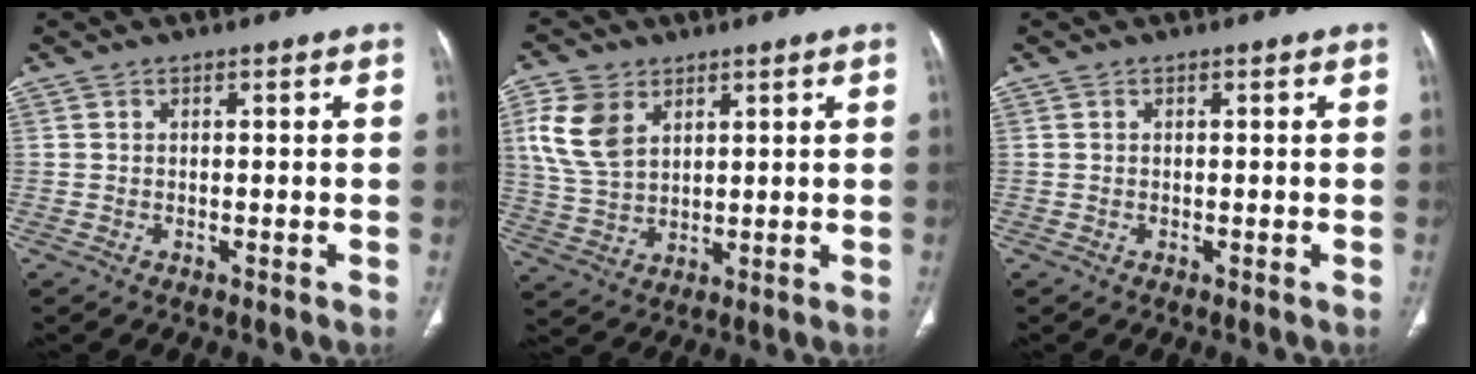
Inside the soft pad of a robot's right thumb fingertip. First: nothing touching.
{"total": 9.8, "force": [4.0, 6.6, 6.1], "torque": [-0.119, -0.009, 0.085]}
{"total": 0.0}